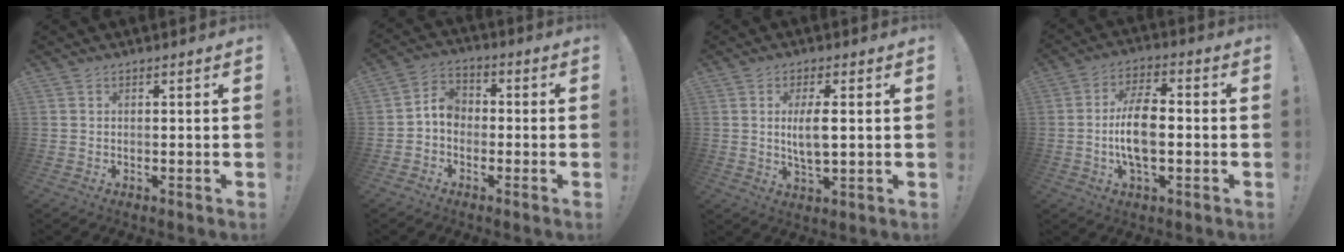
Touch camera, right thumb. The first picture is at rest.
{"total": 6.2, "force": [-1.6, 4.9, 3.5], "torque": [-0.070, 0.019, -0.027]}
{"total": 6.8, "force": [0.9, 2.2, 6.4], "torque": [-0.124, -0.010, 0.010]}
{"total": 11.1, "force": [-1.6, 5.2, 9.6], "torque": [-0.192, 0.009, -0.029]}